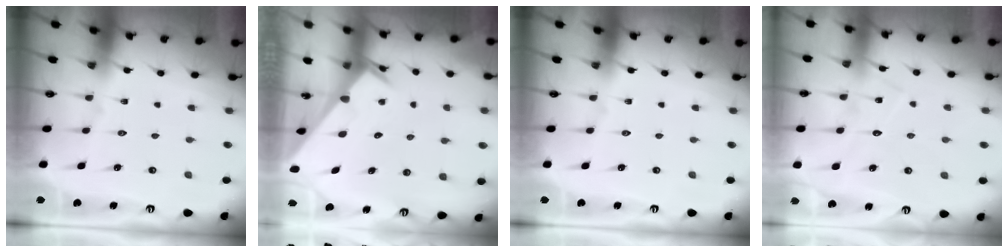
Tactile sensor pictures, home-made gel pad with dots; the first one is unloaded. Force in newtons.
{"total": 3.5, "press": 3.4, "slide": 0.4}
{"total": 0.0}
{"total": 8.5, "press": 8.5, "slide": 0.4}